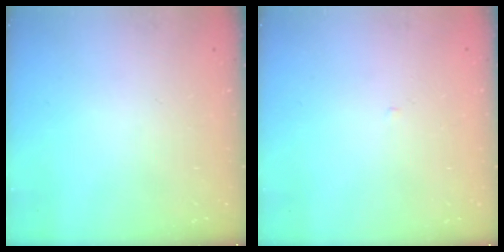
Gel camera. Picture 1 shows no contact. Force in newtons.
{"total": 1.7, "press": 1.7, "slide": 0.3}